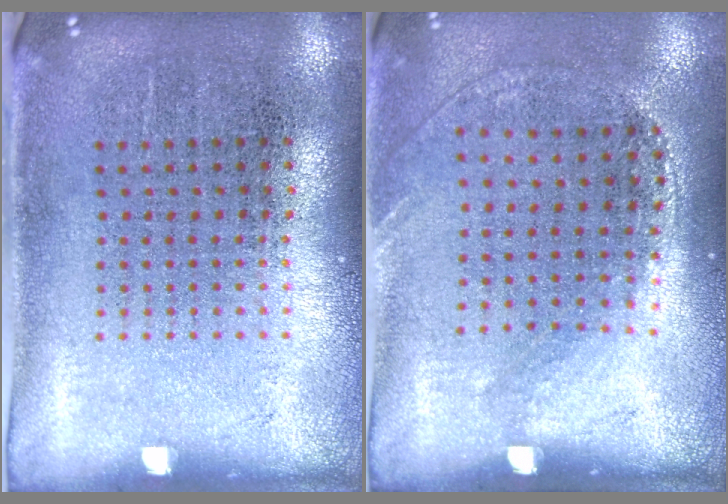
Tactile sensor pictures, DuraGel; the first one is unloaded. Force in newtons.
{"total": 1.3, "press": 1.0, "slide": 0.9}